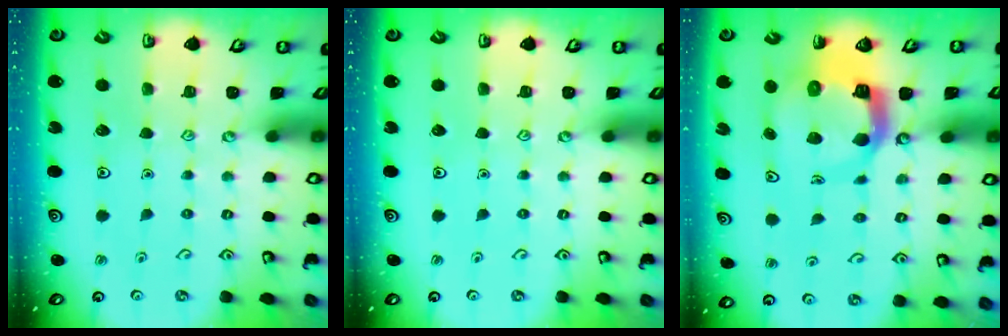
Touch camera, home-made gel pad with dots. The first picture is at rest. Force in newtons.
{"total": 0.0}
{"total": 8.9, "press": 8.8, "slide": 1.3}